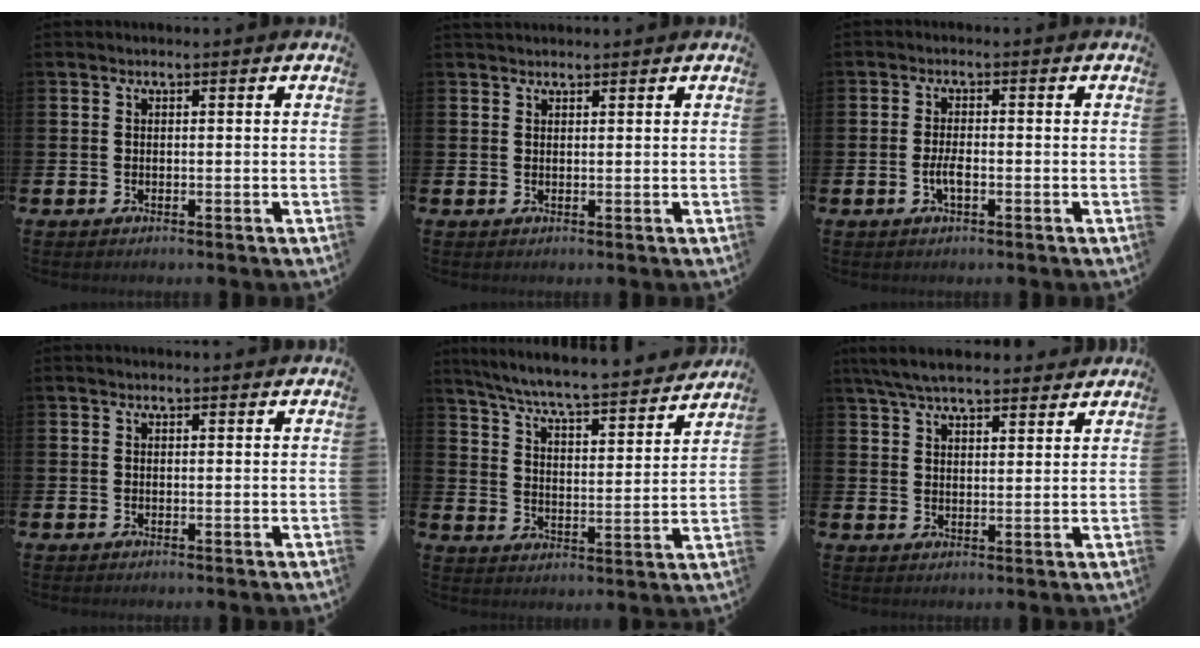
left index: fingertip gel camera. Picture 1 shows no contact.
{"total": 1.2, "force": [1.1, 0.3, 0.1], "torque": [0.006, 0.001, 0.020]}
{"total": 2.4, "force": [-0.8, 0.8, 2.1], "torque": [-0.033, 0.001, -0.016]}
{"total": 0.6, "force": [0.5, 0.0, 0.2], "torque": [0.008, -0.003, 0.007]}
{"total": 6.9, "force": [6.5, 0.1, 2.4], "torque": [-0.080, -0.056, 0.108]}
{"total": 6.3, "force": [5.9, 1.2, 2.0], "torque": [-0.052, -0.019, 0.107]}